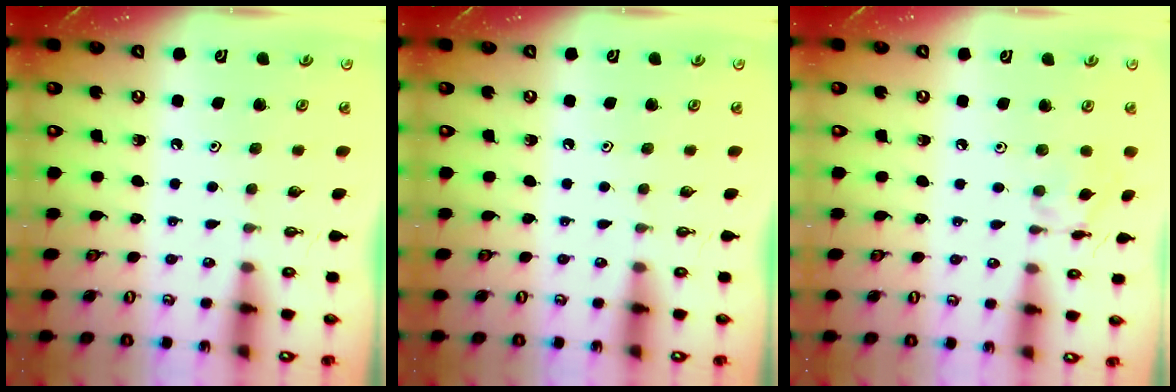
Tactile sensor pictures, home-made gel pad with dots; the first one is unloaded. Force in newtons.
{"total": 0.0}
{"total": 5.4, "press": 5.4, "slide": 0.6}